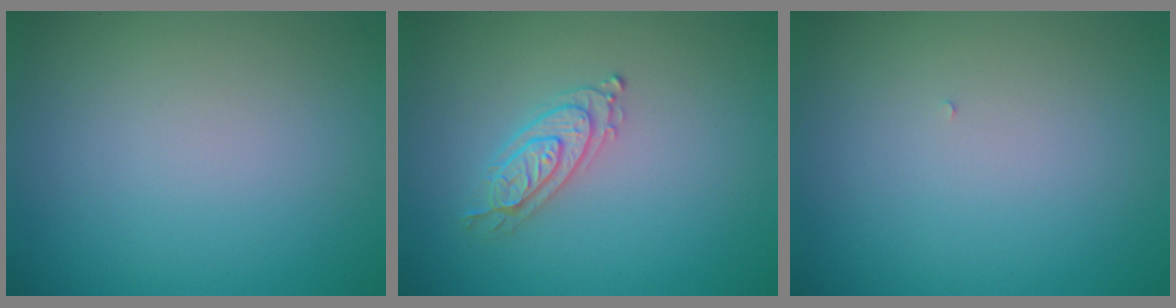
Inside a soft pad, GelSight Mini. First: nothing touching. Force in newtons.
{"total": 2.1, "press": 2.1, "slide": 0.5}
{"total": 0.0}